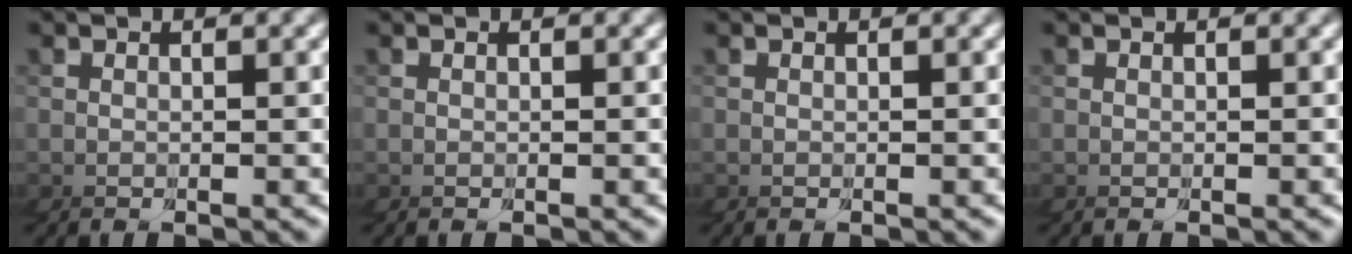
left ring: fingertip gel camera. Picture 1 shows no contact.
{"total": 0.0}
{"total": 0.0}
{"total": 0.0}